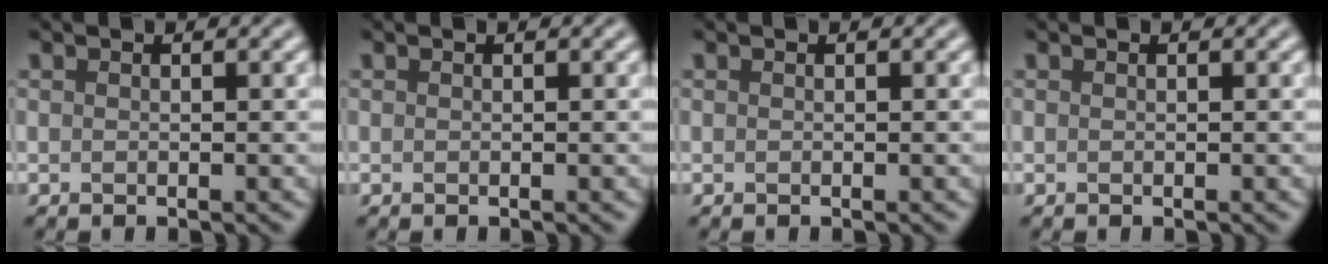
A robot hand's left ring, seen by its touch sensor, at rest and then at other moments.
{"total": 0.0}
{"total": 0.0}
{"total": 0.0}